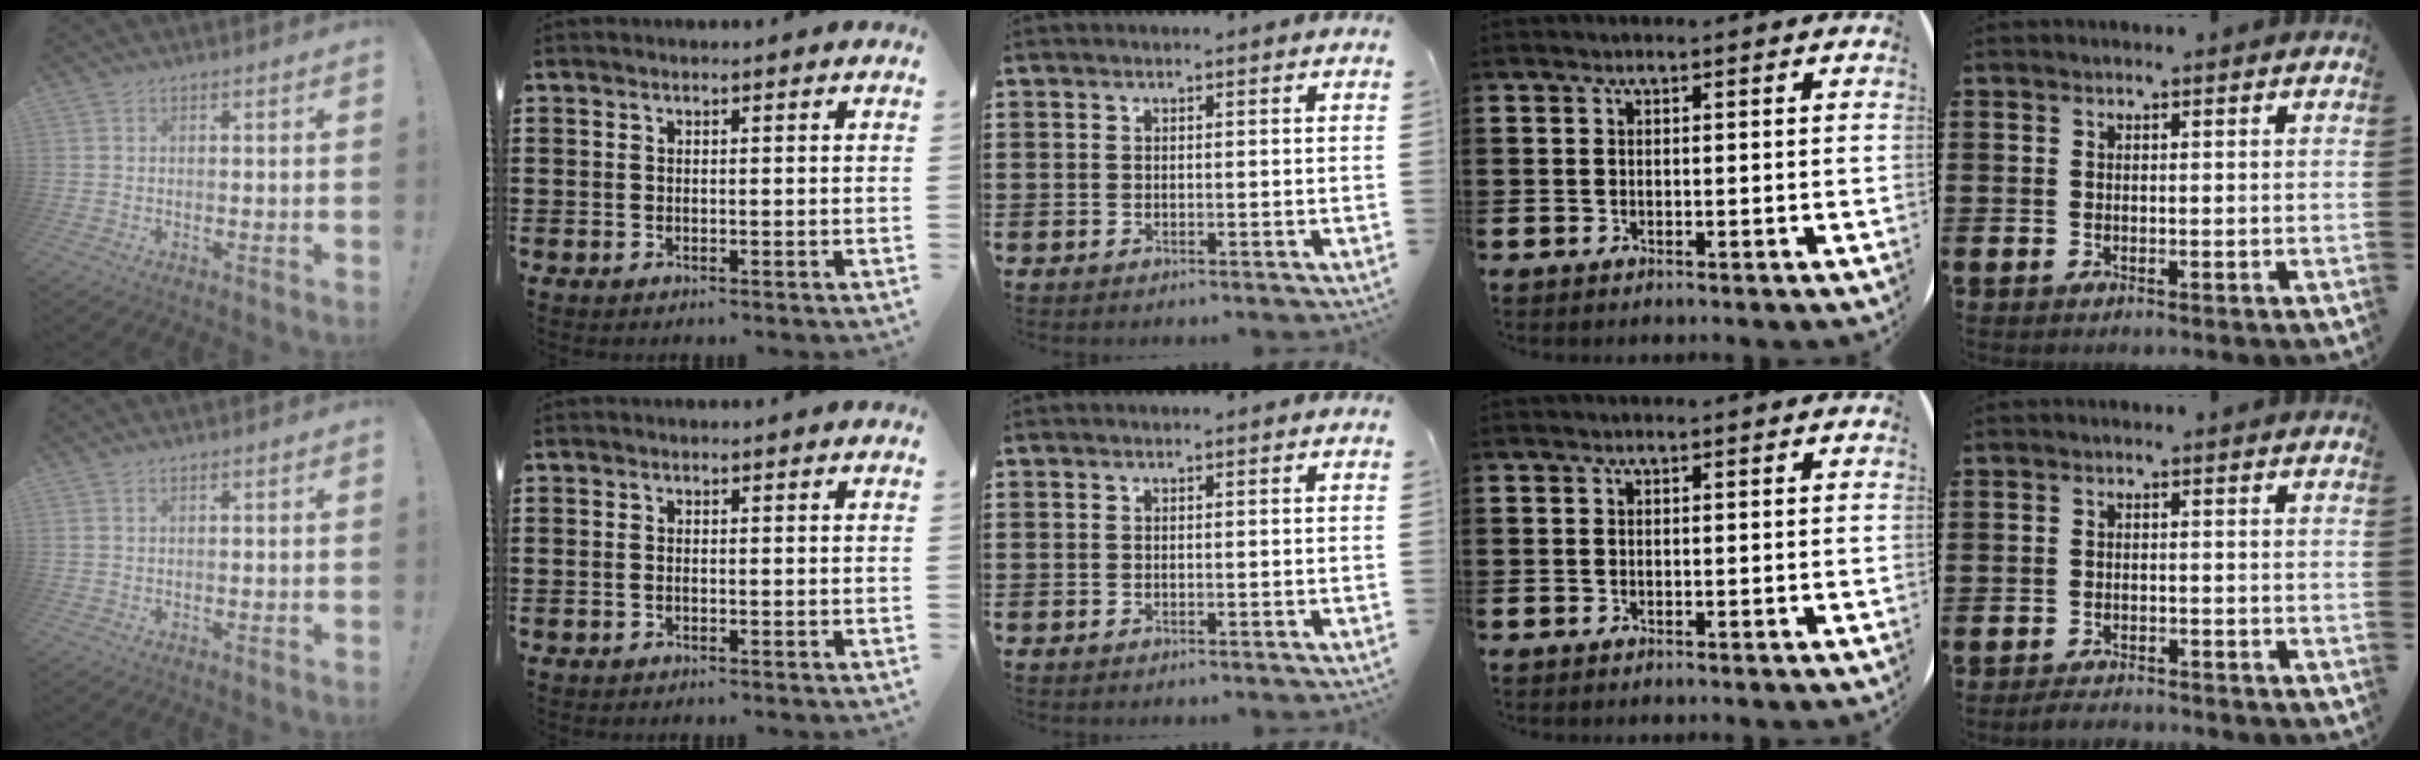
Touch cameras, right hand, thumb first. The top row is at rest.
{"thumb": {"total": 0.7, "force": [0.4, 0.3, 0.5], "torque": [-0.018, 0.004, 0.011]}, "index": {"total": 0.5, "force": [-0.3, 0.2, 0.4], "torque": [-0.010, -0.003, -0.005]}, "little": {"total": 1.6, "force": [-1.6, 0.1, 0.1], "torque": [-0.007, 0.002, -0.032]}}